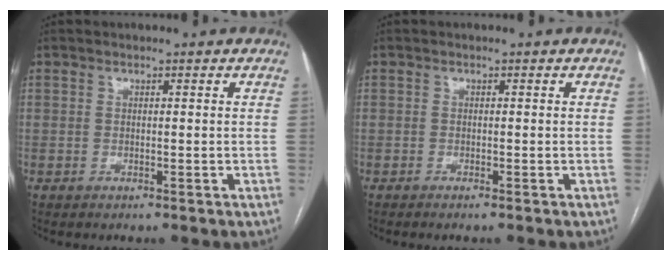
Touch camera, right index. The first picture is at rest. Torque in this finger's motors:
{"motor_torque": [0.01, -0.04, -0.02, 0.01]}